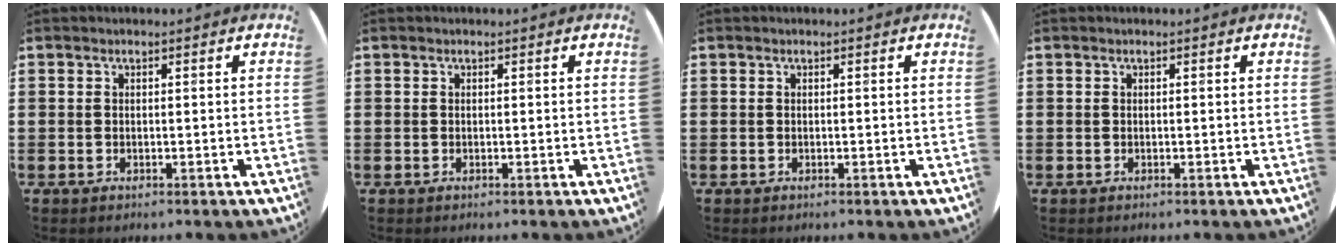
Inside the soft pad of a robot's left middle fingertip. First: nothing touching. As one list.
[{"total": 0.0}, {"total": 0.0}, {"total": 0.0}]